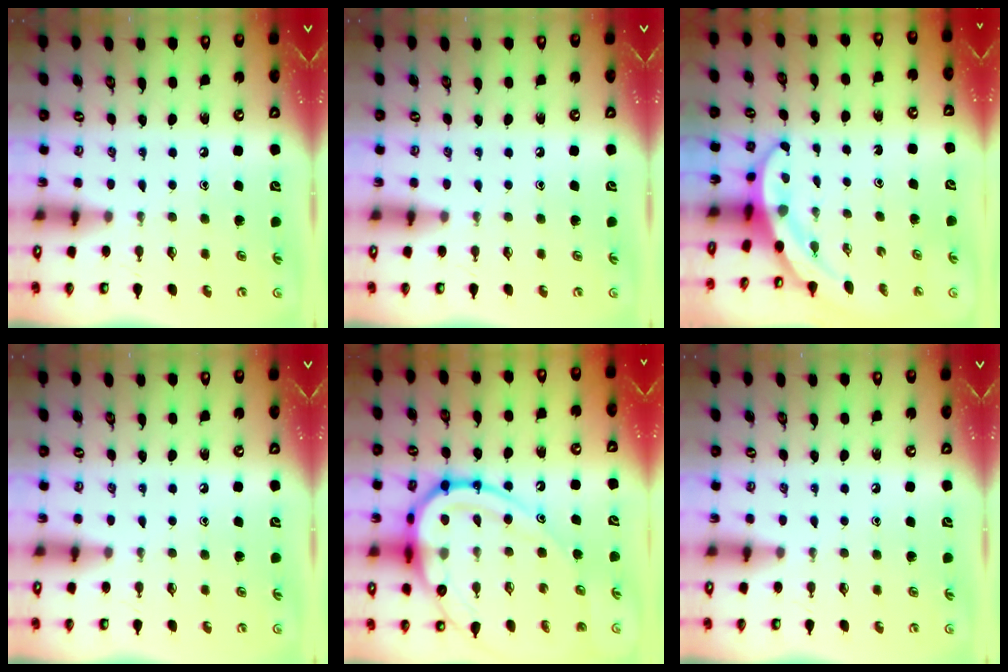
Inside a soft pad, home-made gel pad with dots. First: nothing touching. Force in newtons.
{"total": 0.0}
{"total": 3.7, "press": 3.7, "slide": 0.1}
{"total": 0.0}
{"total": 21.8, "press": 21.7, "slide": 2.2}
{"total": 0.0}